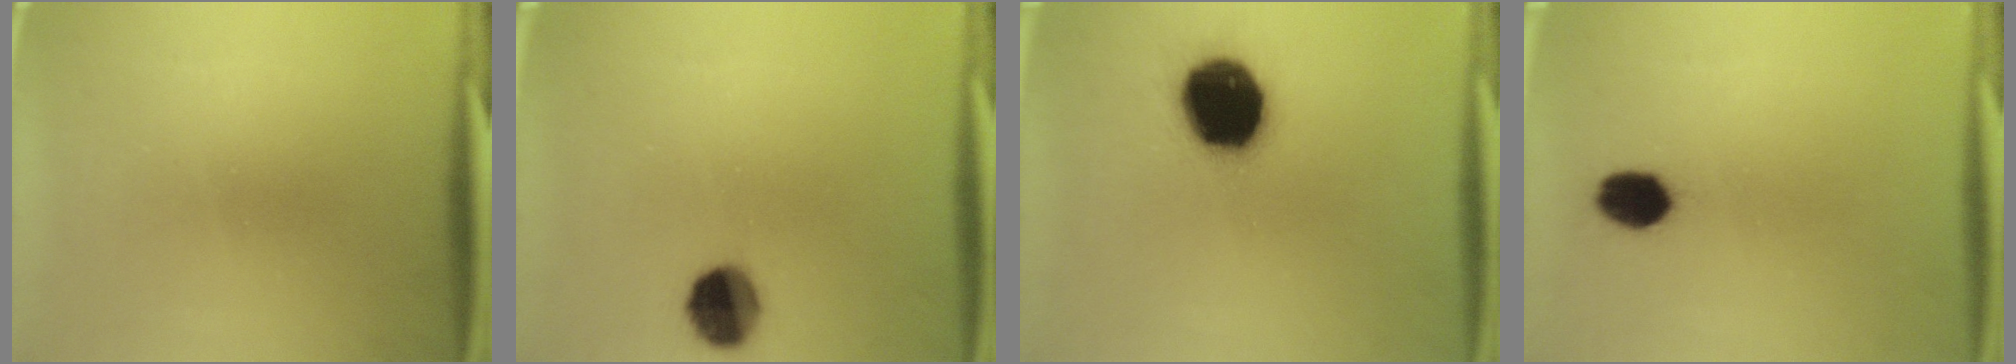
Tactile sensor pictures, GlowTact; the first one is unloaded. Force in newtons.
{"total": 9.1}
{"total": 19.2}
{"total": 5.8}